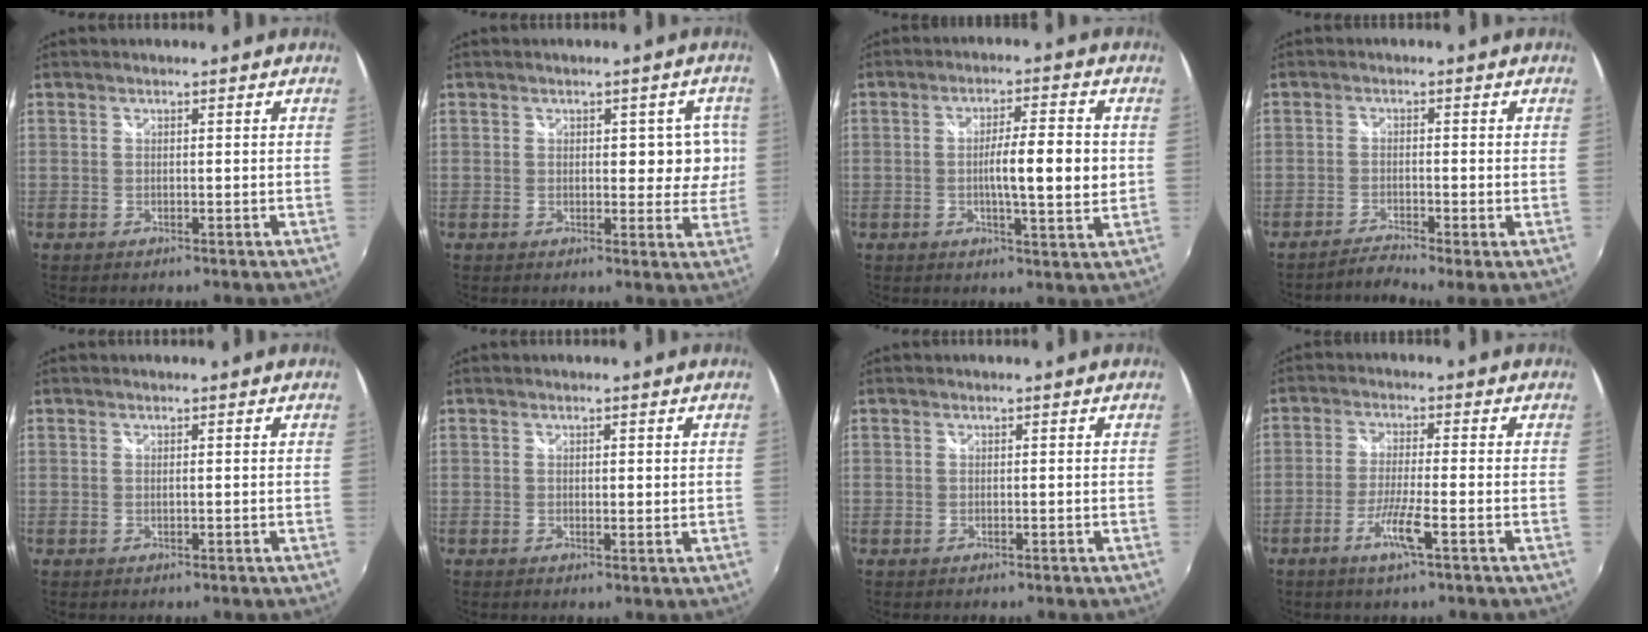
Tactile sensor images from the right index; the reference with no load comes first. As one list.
[{"total": 4.8, "force": [0.8, 3.3, 3.4], "torque": [-0.029, 0.006, 0.013]}, {"total": 8.7, "force": [-0.1, 1.0, 8.6], "torque": [-0.142, -0.004, 0.000]}, {"total": 2.0, "force": [-1.7, -0.3, 0.8], "torque": [-0.030, -0.003, -0.043]}, {"total": 0.0}, {"total": 1.0, "force": [0.5, 0.5, 0.7], "torque": [-0.012, -0.002, 0.007]}, {"total": 0.0}, {"total": 6.0, "force": [-3.0, -0.3, 5.2], "torque": [-0.108, -0.009, -0.059]}]